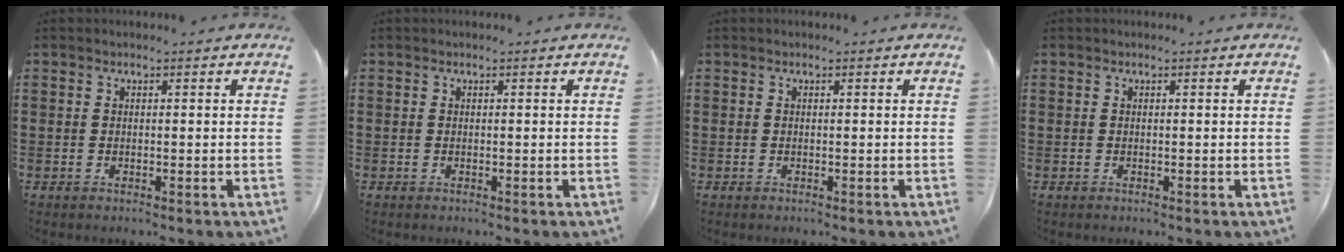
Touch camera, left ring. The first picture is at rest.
{"total": 0.0}
{"total": 0.0}
{"total": 0.0}